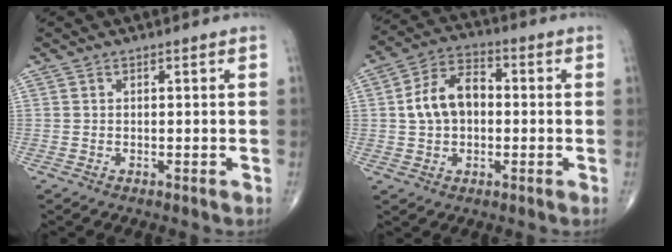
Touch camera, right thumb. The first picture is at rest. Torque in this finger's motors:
{"motor_torque": [-0.16, 0.73, 0.35, 0.04, 0.27]}